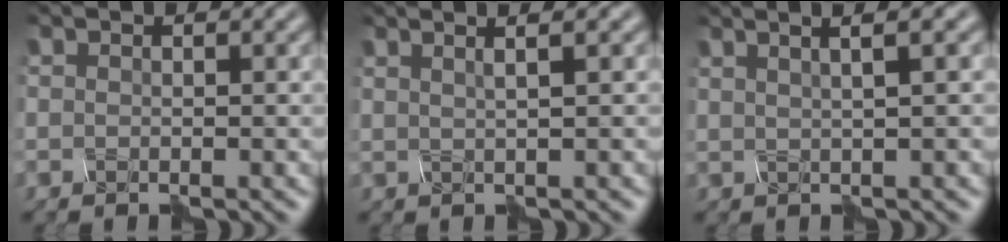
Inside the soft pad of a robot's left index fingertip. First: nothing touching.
{"total": 3.8, "force": [2.2, 1.4, 2.8], "torque": [-0.023, 0.035, 0.008]}
{"total": 4.8, "force": [2.7, 1.6, 3.6], "torque": [-0.035, 0.040, 0.015]}